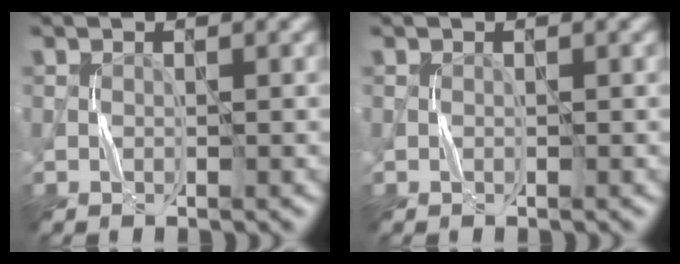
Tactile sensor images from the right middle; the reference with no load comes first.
{"total": 0.0}